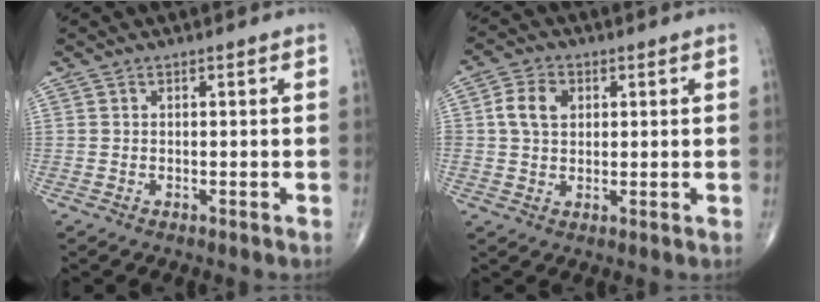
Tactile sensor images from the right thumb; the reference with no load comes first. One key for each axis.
{"total": 5.8, "fx": 1.3, "fy": 4.3, "fz": 3.7, "tx": -0.063, "ty": 0.005, "tz": 0.021}